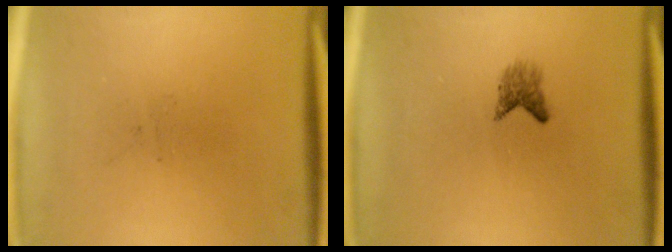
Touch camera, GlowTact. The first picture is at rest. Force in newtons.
{"total": 1.8}